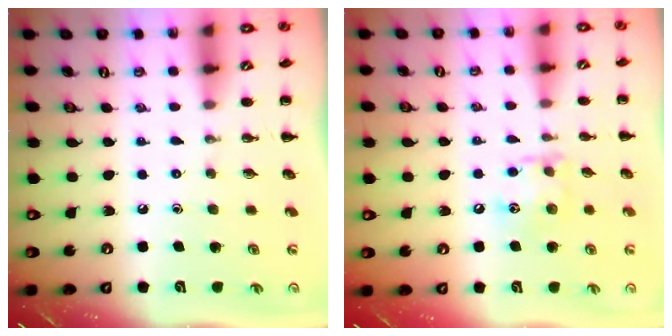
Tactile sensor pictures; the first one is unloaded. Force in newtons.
{"total": 9.5, "press": 9.5, "slide": 0.7}